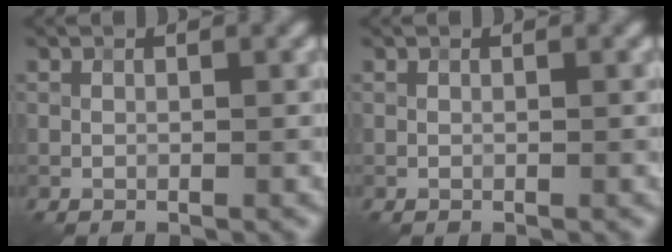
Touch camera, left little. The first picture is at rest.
{"total": 0.0}